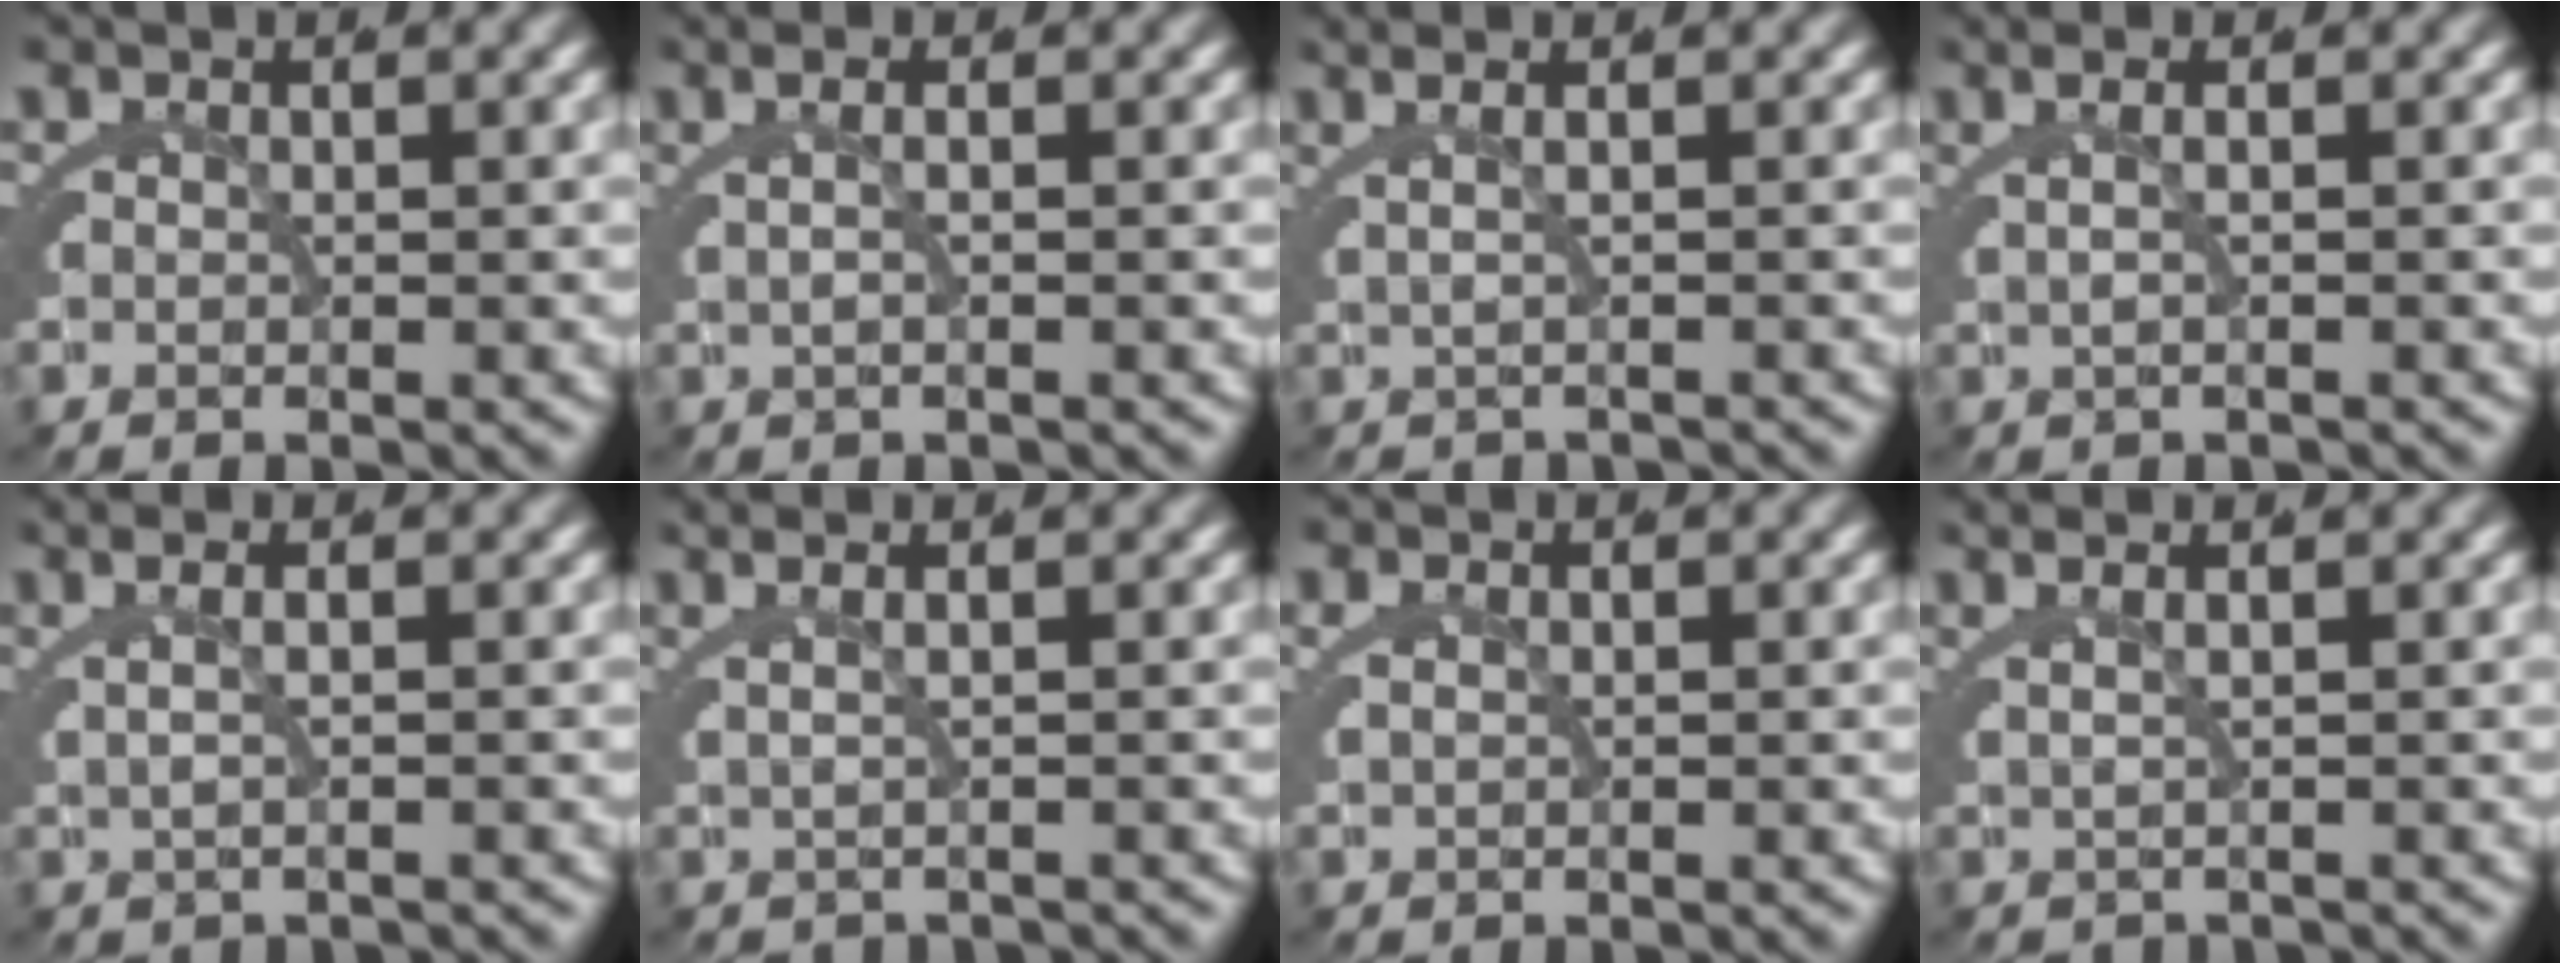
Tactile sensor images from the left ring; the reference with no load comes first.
{"total": 1.9, "force": [0.4, 0.0, 1.9], "torque": [-0.027, 0.015, 0.004]}
{"total": 2.3, "force": [0.2, 0.6, 2.2], "torque": [-0.028, 0.016, 0.004]}
{"total": 2.2, "force": [0.6, 0.1, 2.1], "torque": [-0.029, 0.020, 0.006]}
{"total": 2.5, "force": [0.6, 0.5, 2.3], "torque": [-0.032, 0.020, 0.007]}
{"total": 2.4, "force": [0.6, 0.6, 2.2], "torque": [-0.026, 0.018, 0.010]}
{"total": 1.0, "force": [0.4, 0.6, 0.8], "torque": [-0.021, 0.004, 0.010]}
{"total": 2.3, "force": [1.0, 0.6, 1.9], "torque": [-0.024, 0.016, 0.018]}